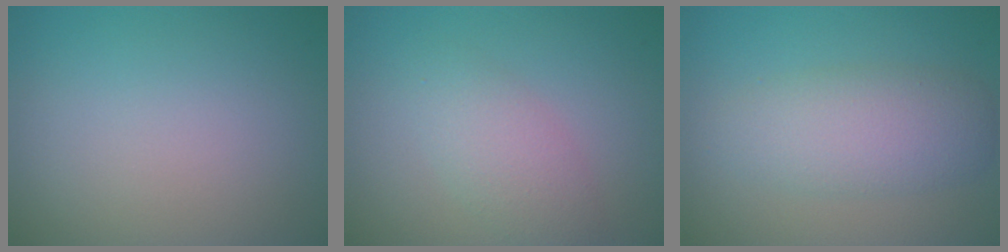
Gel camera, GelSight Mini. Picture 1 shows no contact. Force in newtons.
{"total": 3.0, "press": 3.0, "slide": 0.1}
{"total": 4.6, "press": 4.6, "slide": 0.1}